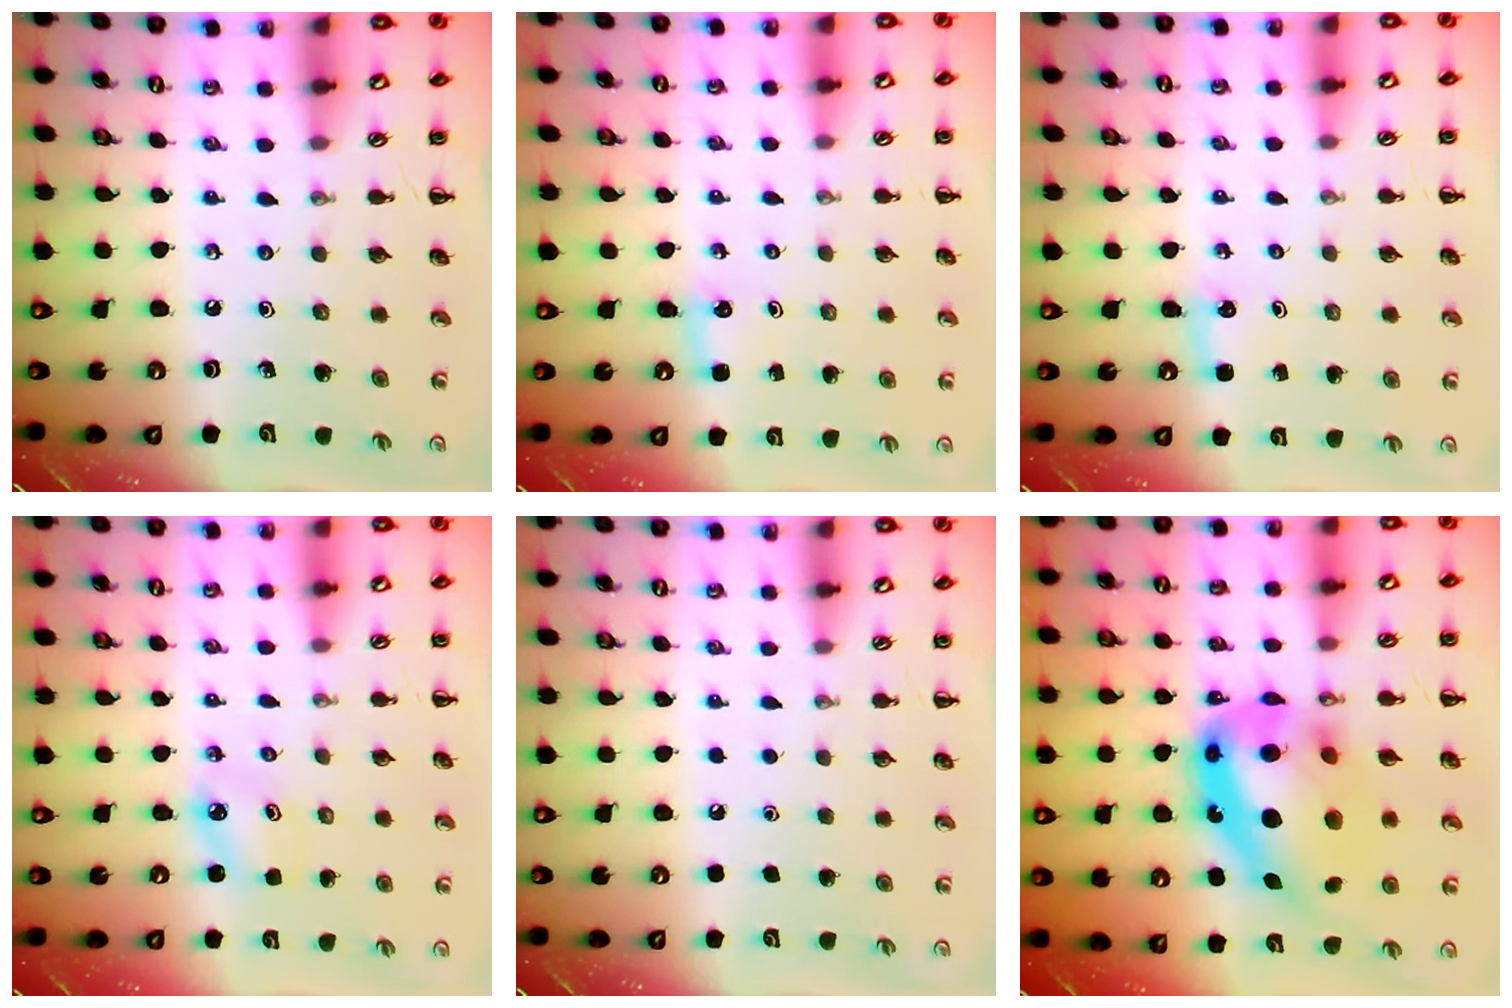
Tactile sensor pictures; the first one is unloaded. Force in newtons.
{"total": 2.5, "press": 2.4, "slide": 0.8}
{"total": 2.5, "press": 2.4, "slide": 0.8}
{"total": 2.5, "press": 2.5, "slide": 0.5}
{"total": 1.8, "press": 1.8, "slide": 0.1}
{"total": 22.5, "press": 21.8, "slide": 5.5}